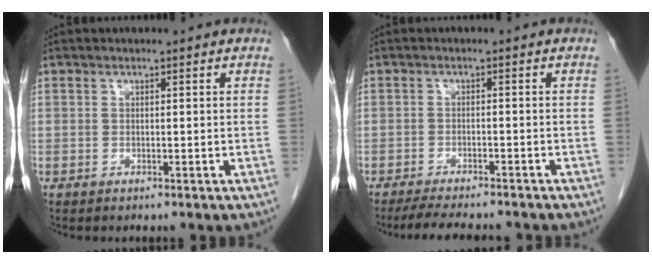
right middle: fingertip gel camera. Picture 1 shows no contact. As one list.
[{"total": 8.1, "force": [-7.2, 1.2, 3.5], "torque": [-0.052, -0.014, -0.108]}]